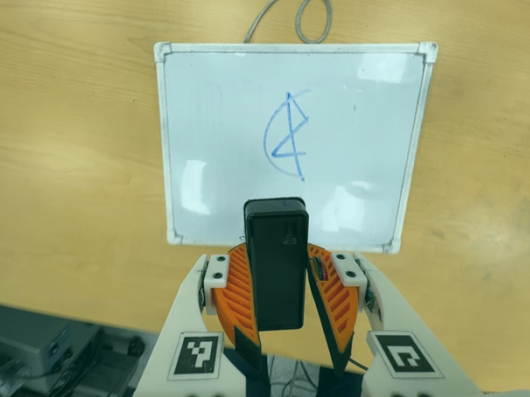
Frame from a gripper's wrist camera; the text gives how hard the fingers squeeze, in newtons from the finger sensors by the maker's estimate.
{"total": 7.4, "left": 7.9, "right": 7.0}